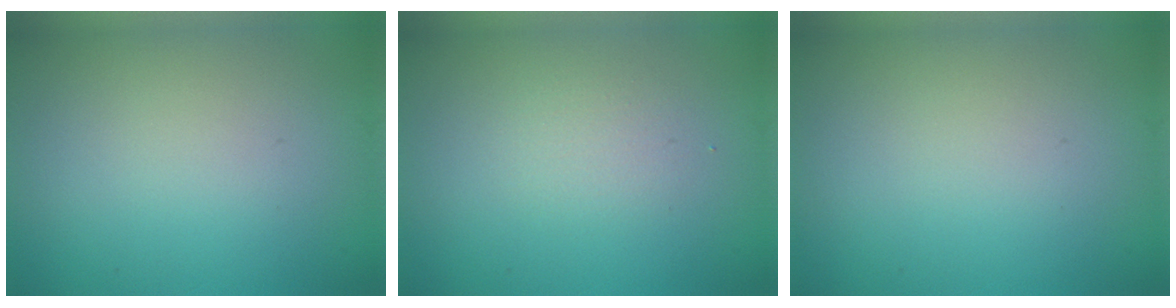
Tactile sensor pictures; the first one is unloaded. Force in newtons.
{"total": 1.4, "press": 1.3, "slide": 0.1}
{"total": 0.0}